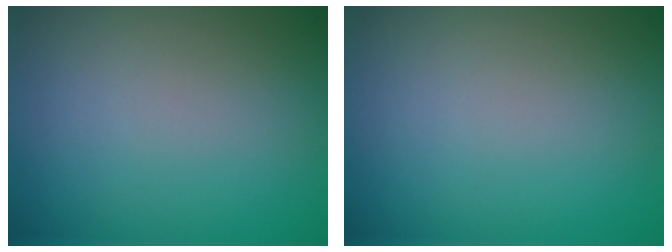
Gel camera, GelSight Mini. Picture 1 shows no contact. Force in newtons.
{"total": 0.0}